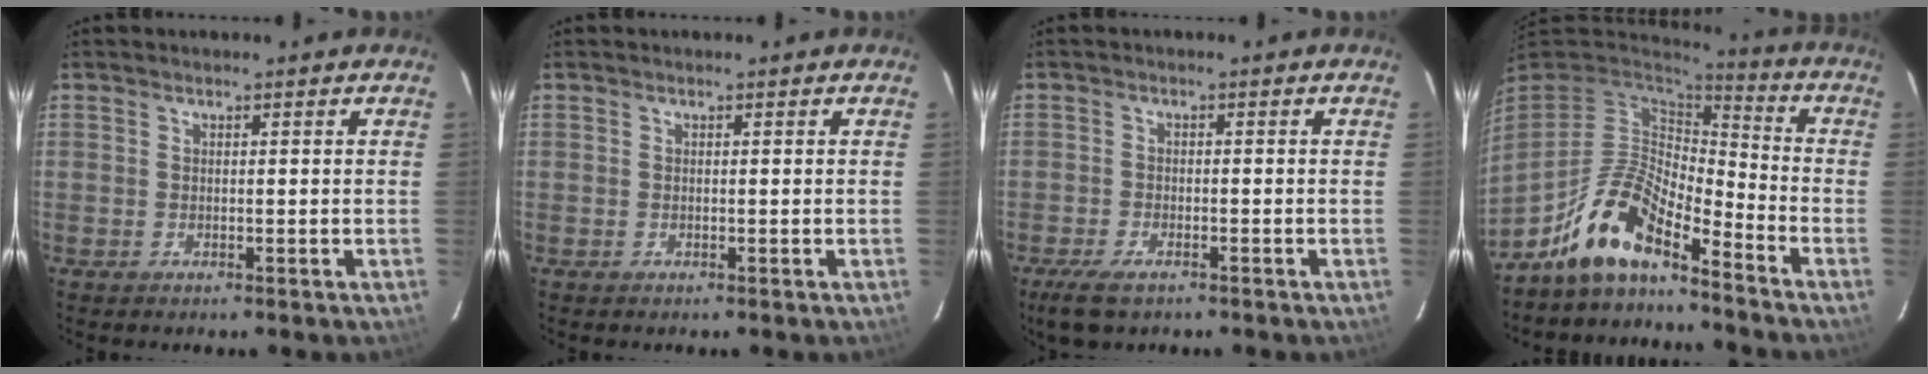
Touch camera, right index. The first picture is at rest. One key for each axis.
{"total": 0.0}
{"total": 5.1, "fx": -3.7, "fy": 2.1, "fz": 2.9, "tx": -0.079, "ty": -0.015, "tz": -0.067}
{"total": 12.6, "fx": -9.7, "fy": 3.4, "fz": 7.2, "tx": -0.150, "ty": 0.007, "tz": -0.192}